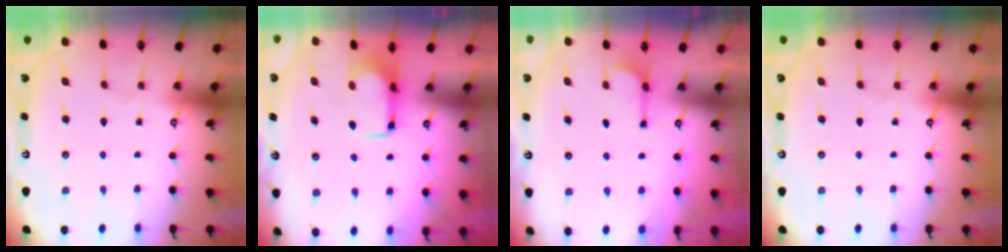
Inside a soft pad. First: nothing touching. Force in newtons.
{"total": 2.1, "press": 2.1, "slide": 0.4}
{"total": 3.8, "press": 3.6, "slide": 1.0}
{"total": 0.0}